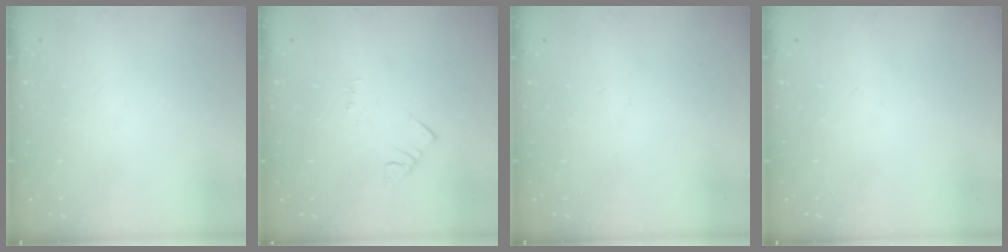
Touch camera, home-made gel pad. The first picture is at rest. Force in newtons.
{"total": 2.5, "press": 2.5, "slide": 0.4}
{"total": 0.0}
{"total": 0.0}